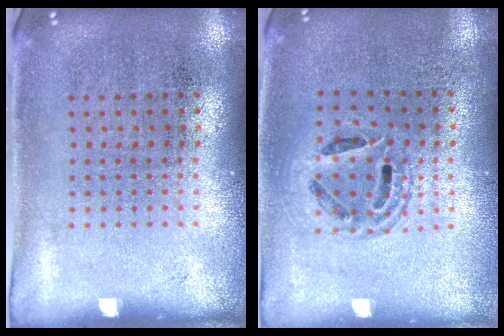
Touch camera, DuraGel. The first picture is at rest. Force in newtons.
{"total": 1.4, "press": 1.2, "slide": 0.7}